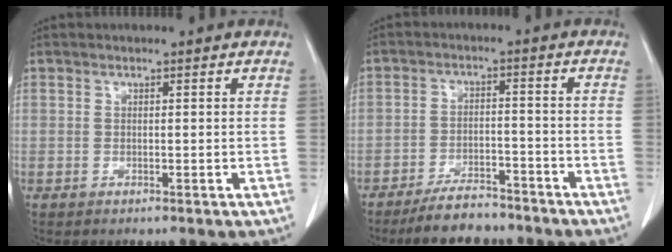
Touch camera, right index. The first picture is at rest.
{"total": 7.2, "force": [-6.3, 2.3, 2.4], "torque": [-0.040, -0.006, -0.106]}